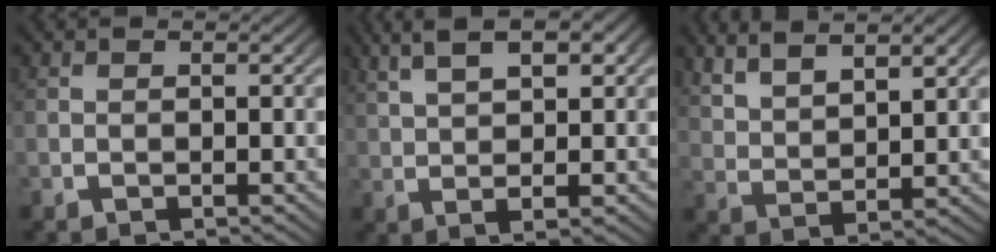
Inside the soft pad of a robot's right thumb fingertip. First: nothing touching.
{"total": 6.5, "force": [3.8, 2.2, 4.8], "torque": [-0.068, 0.017, 0.067]}
{"total": 4.9, "force": [4.1, 1.4, 2.2], "torque": [-0.042, 0.005, 0.083]}